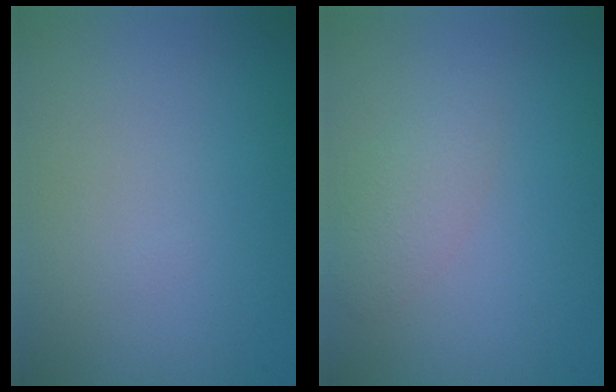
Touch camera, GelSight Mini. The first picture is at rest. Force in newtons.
{"total": 1.8, "press": 1.8, "slide": 0.2}